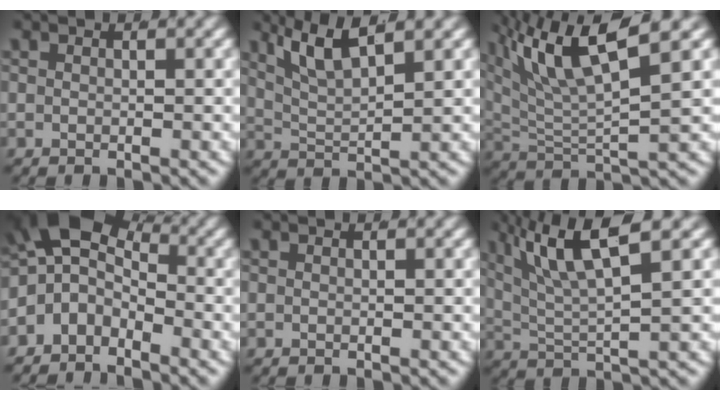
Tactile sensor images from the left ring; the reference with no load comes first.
{"total": 4.8, "force": [2.7, 1.8, 3.4], "torque": [-0.077, -0.009, 0.054]}
{"total": 8.9, "force": [4.0, 4.4, 6.7], "torque": [-0.131, 0.018, 0.060]}
{"total": 10.4, "force": [0.5, 8.7, 5.8], "torque": [-0.116, -0.025, -0.003]}
{"total": 0.0}
{"total": 6.3, "force": [3.5, 1.7, 5.0], "torque": [-0.109, -0.001, 0.067]}